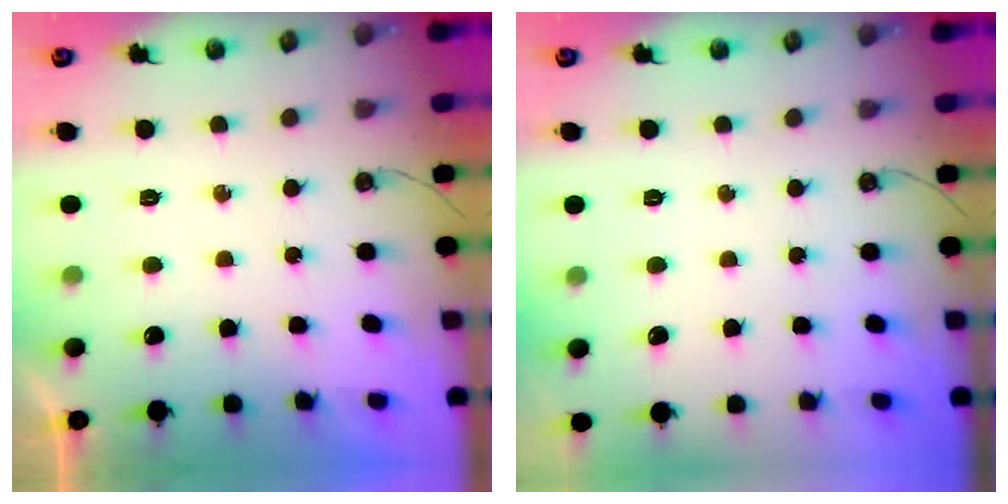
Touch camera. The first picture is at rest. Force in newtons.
{"total": 0.0}